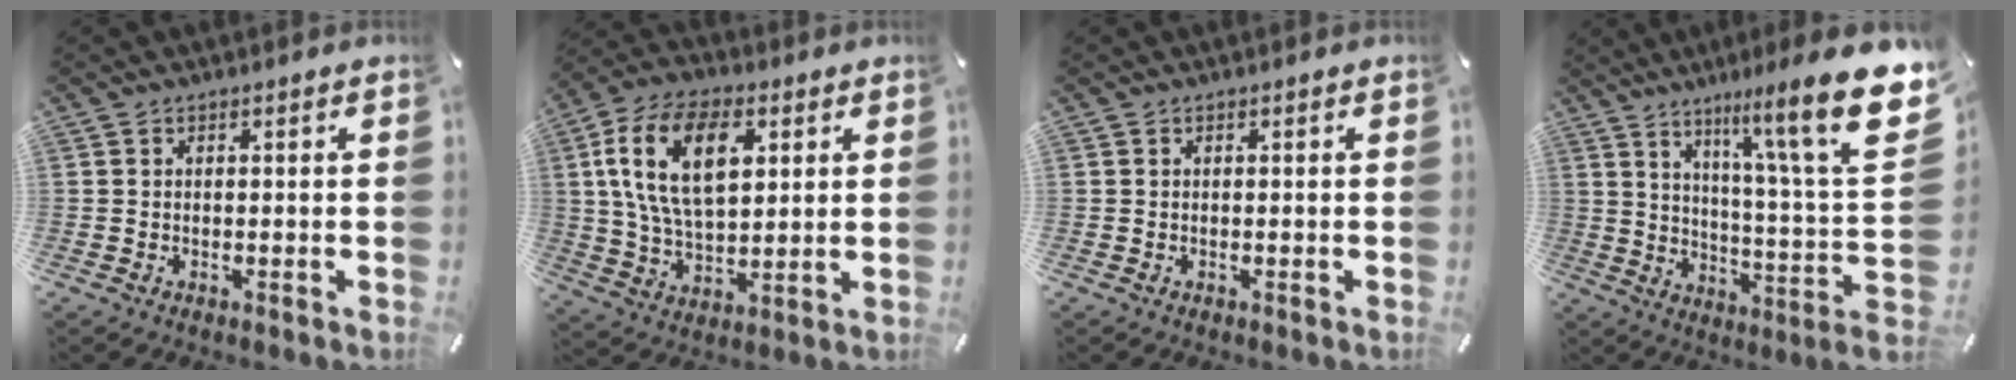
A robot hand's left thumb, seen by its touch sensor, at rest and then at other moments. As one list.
[{"total": 17.2, "force": [5.0, 10.3, 12.9], "torque": [-0.267, 0.004, 0.082]}, {"total": 0.0}, {"total": 22.6, "force": [9.5, 3.4, 20.2], "torque": [-0.299, -0.081, 0.143]}]